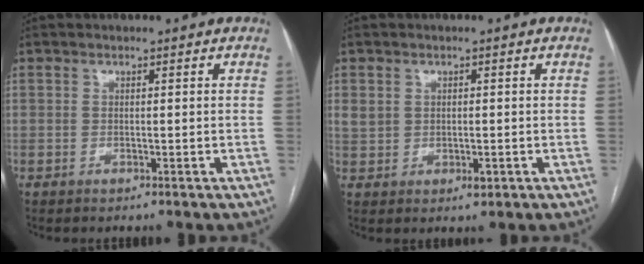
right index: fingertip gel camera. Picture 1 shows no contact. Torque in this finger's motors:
{"motor_torque": [0.16, 0.16, 0.08, 0.01]}